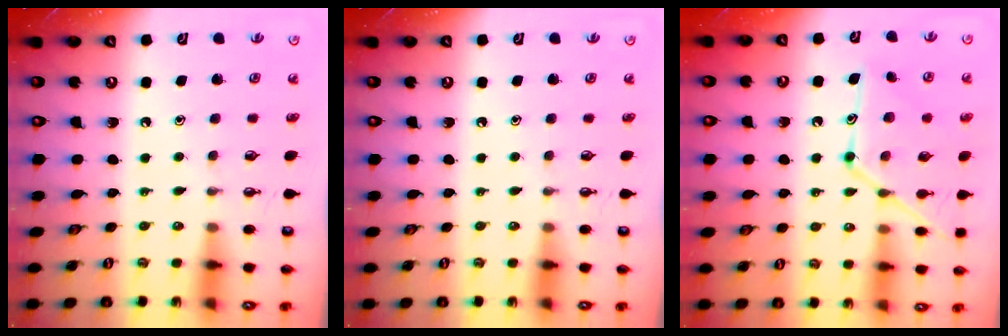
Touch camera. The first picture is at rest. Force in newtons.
{"total": 0.0}
{"total": 14.9, "press": 14.8, "slide": 1.2}